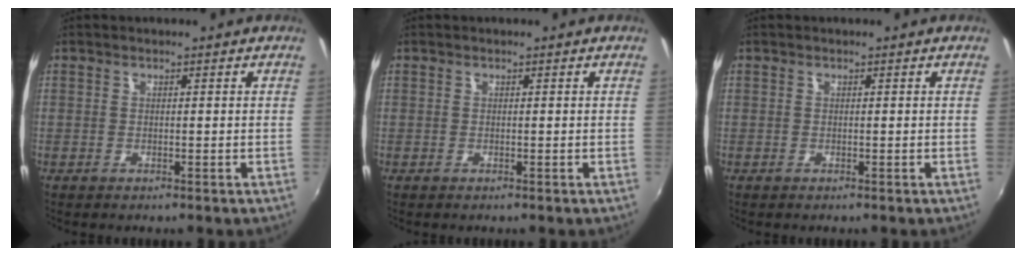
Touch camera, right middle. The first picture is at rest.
{"total": 0.0}
{"total": 0.0}